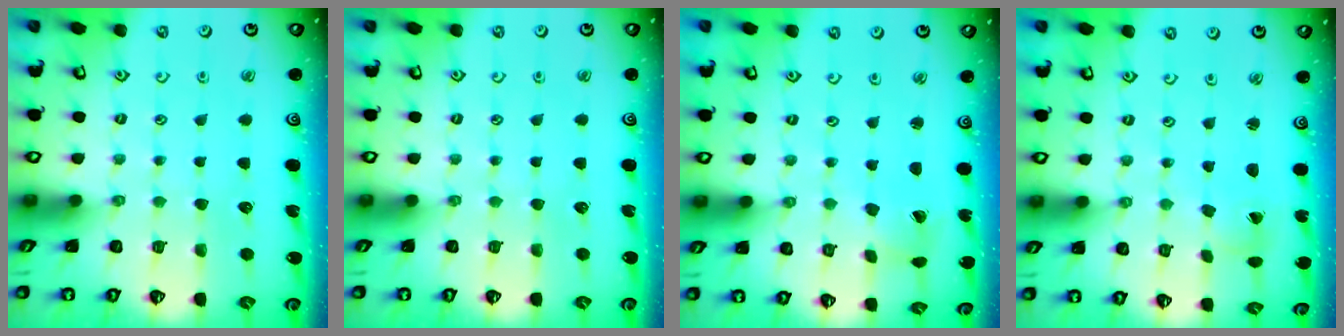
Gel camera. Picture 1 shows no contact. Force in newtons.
{"total": 0.0}
{"total": 1.5, "press": 1.5, "slide": 0.2}
{"total": 1.8, "press": 1.8, "slide": 0.1}